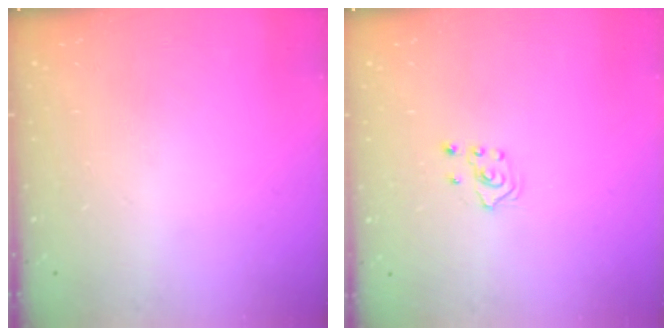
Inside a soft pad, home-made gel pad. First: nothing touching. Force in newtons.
{"total": 2.1, "press": 1.8, "slide": 0.9}